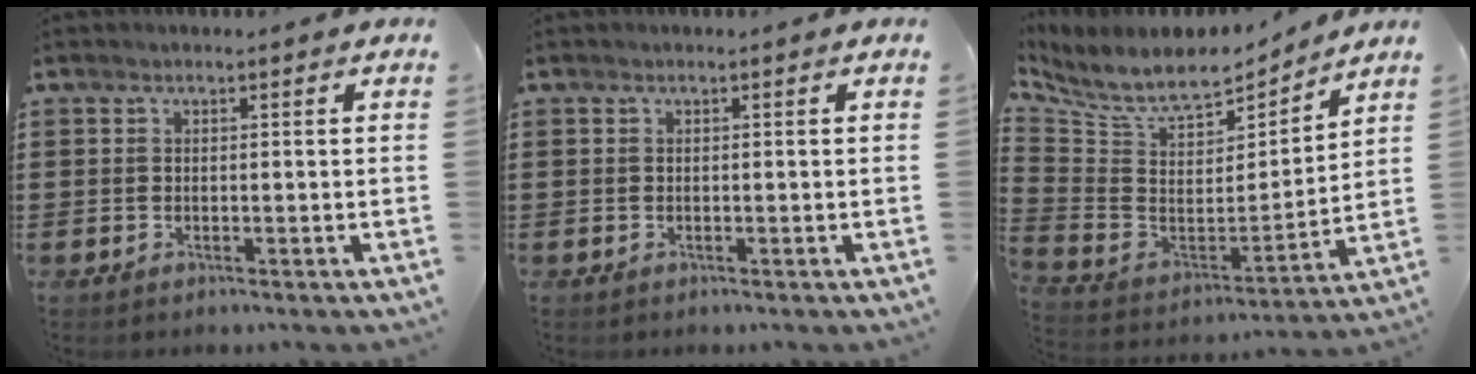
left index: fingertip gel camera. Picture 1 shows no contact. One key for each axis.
{"total": 0.0}
{"total": 8.7, "fx": 7.3, "fy": 2.7, "fz": 3.9, "tx": -0.112, "ty": -0.048, "tz": 0.127}